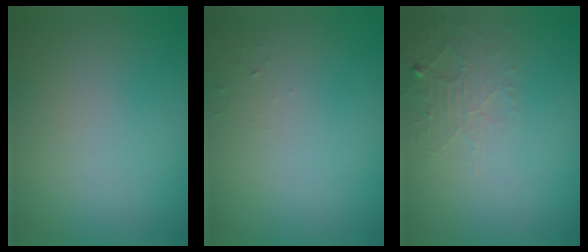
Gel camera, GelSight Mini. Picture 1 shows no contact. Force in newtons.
{"total": 0.6, "press": 0.6, "slide": 0.1}
{"total": 2.2, "press": 2.2, "slide": 0.5}